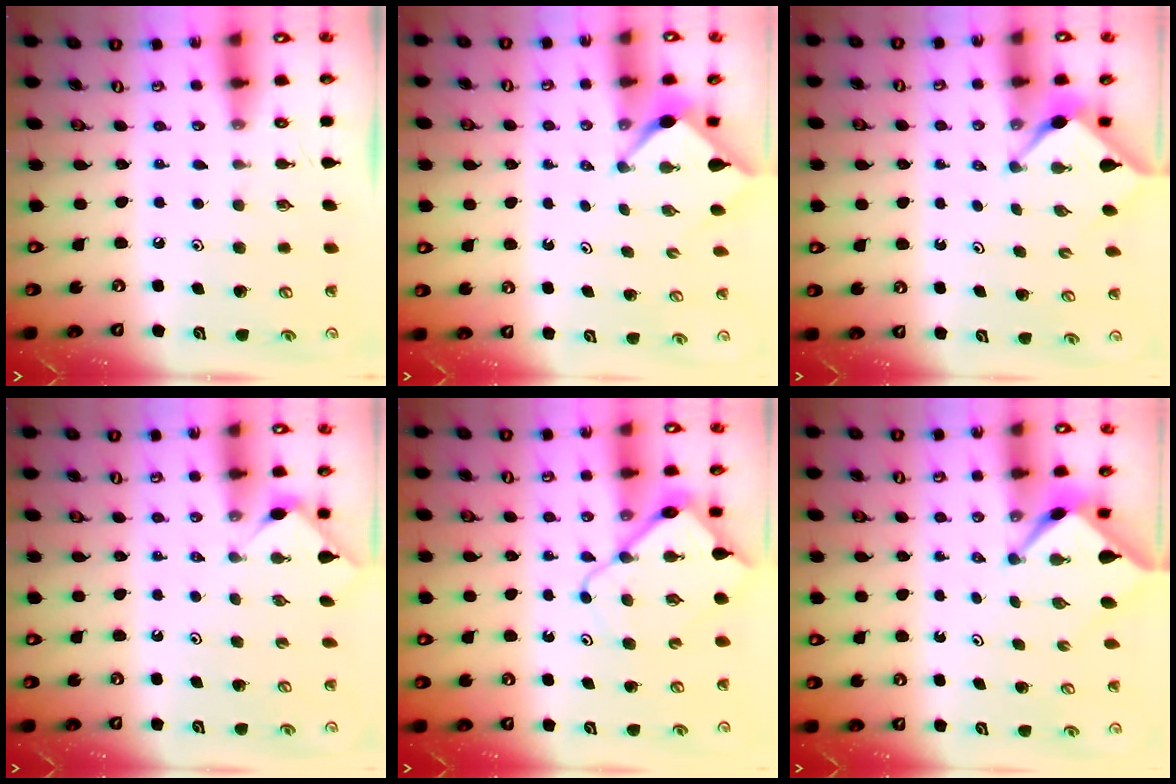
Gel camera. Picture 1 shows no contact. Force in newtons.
{"total": 2.7, "press": 2.7, "slide": 0.3}
{"total": 3.0, "press": 3.0, "slide": 0.2}
{"total": 2.7, "press": 2.6, "slide": 0.4}
{"total": 9.9, "press": 9.8, "slide": 0.9}
{"total": 2.5, "press": 2.5, "slide": 0.3}